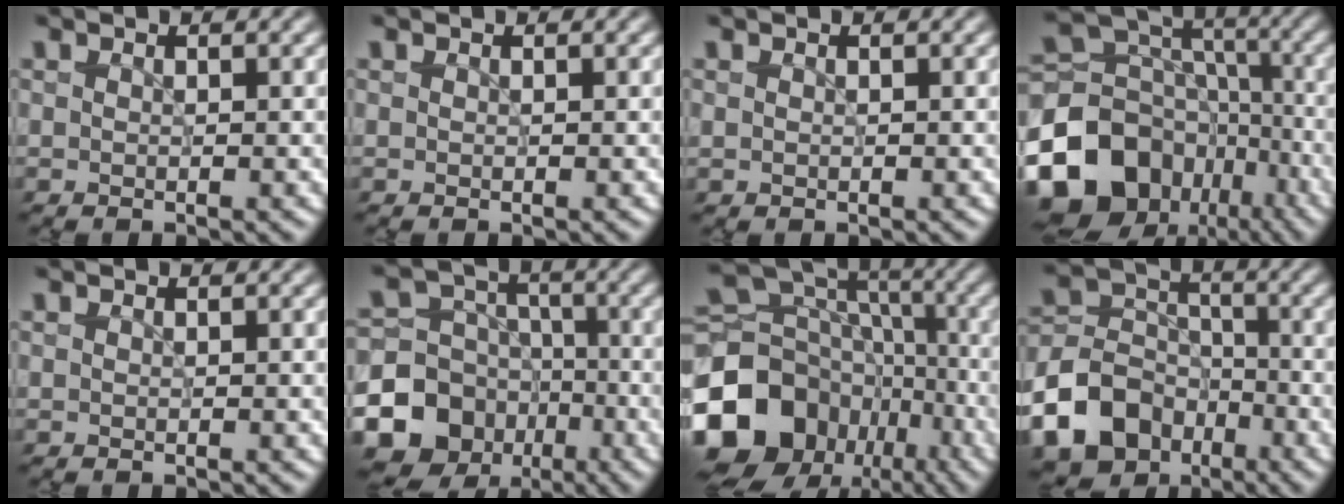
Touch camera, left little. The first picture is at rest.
{"total": 0.0}
{"total": 0.0}
{"total": 16.2, "force": [-7.7, 12.3, 7.3], "torque": [-0.187, -0.008, -0.121]}
{"total": 0.0}
{"total": 14.3, "force": [-6.4, 12.2, 3.7], "torque": [-0.096, -0.042, -0.118]}
{"total": 19.1, "force": [-8.5, 14.9, 8.3], "torque": [-0.202, -0.019, -0.136]}
{"total": 11.6, "force": [-6.2, 8.8, 4.4], "torque": [-0.101, -0.017, -0.127]}